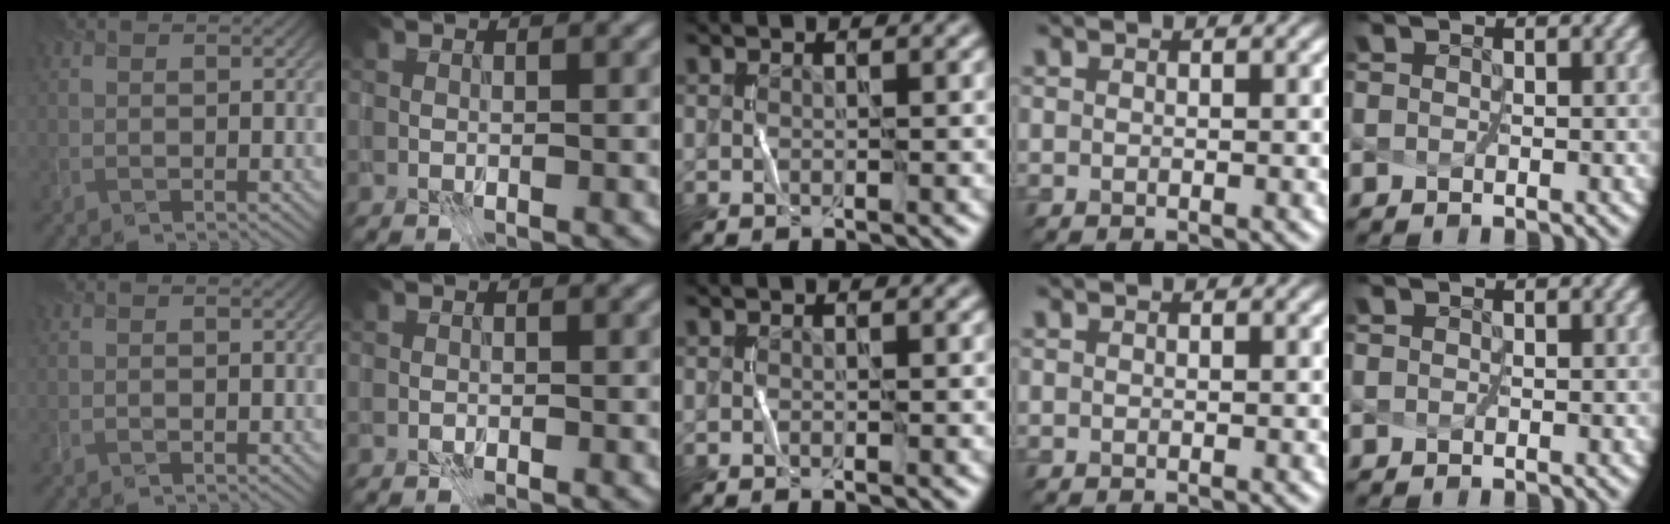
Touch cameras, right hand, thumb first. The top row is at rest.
{}